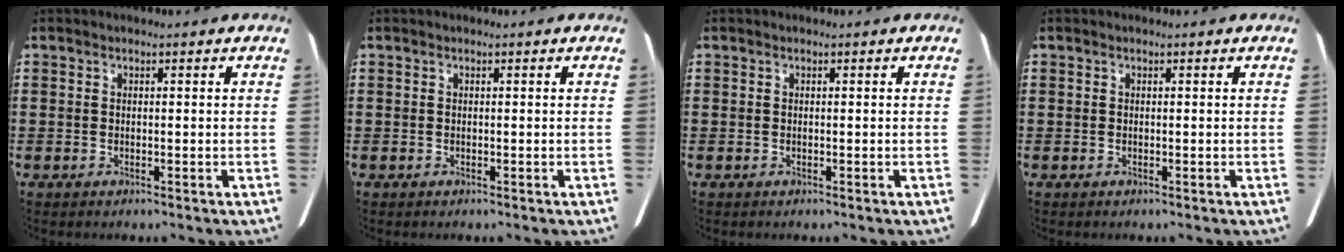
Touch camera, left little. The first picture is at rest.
{"total": 0.0}
{"total": 0.0}
{"total": 0.0}